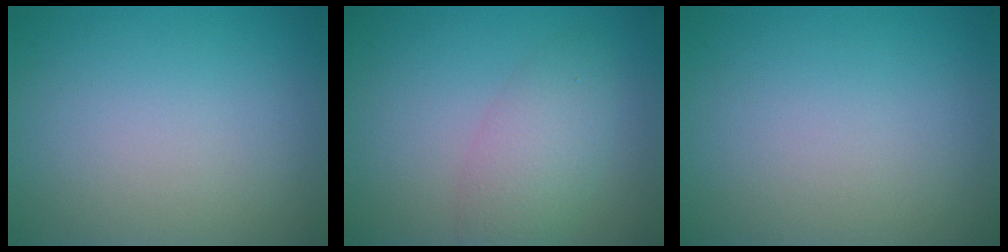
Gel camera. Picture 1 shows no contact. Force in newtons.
{"total": 3.7, "press": 3.7, "slide": 0.1}
{"total": 0.0}